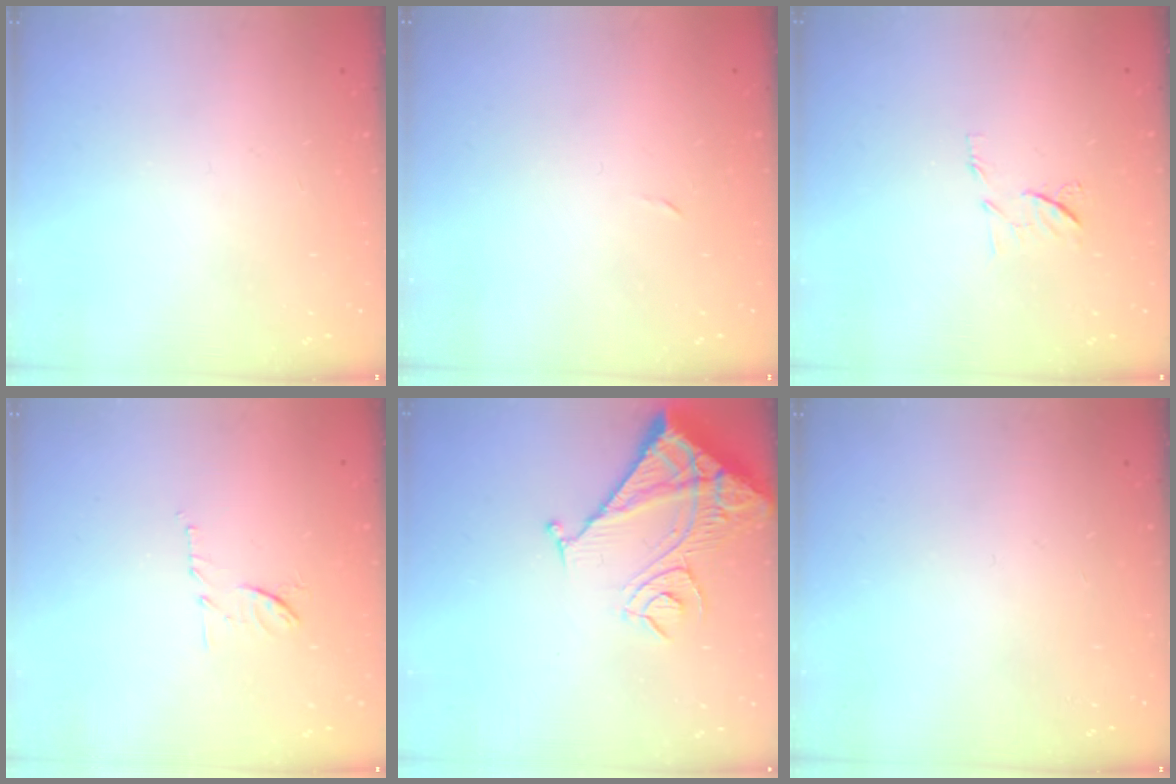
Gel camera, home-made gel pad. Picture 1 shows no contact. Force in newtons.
{"total": 2.3, "press": 2.3, "slide": 0.4}
{"total": 6.7, "press": 6.6, "slide": 1.0}
{"total": 7.8, "press": 7.8, "slide": 0.3}
{"total": 13.7, "press": 13.6, "slide": 1.6}
{"total": 0.0}